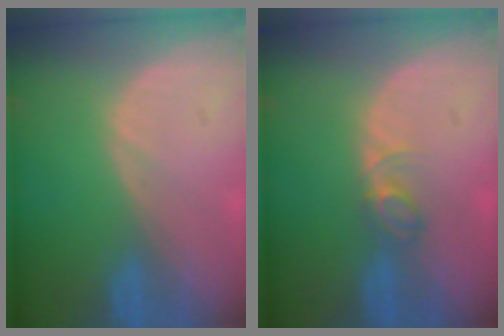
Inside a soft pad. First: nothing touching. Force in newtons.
{"total": 2.5, "press": 2.5, "slide": 0.4}